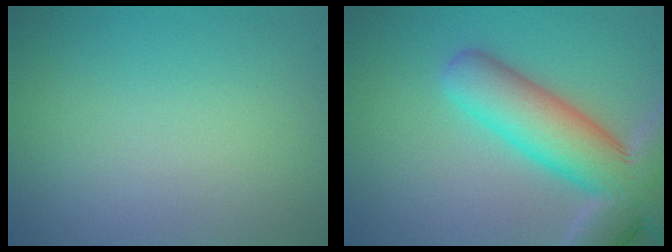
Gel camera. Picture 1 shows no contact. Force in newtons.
{"total": 10.7, "press": 10.6, "slide": 1.1}